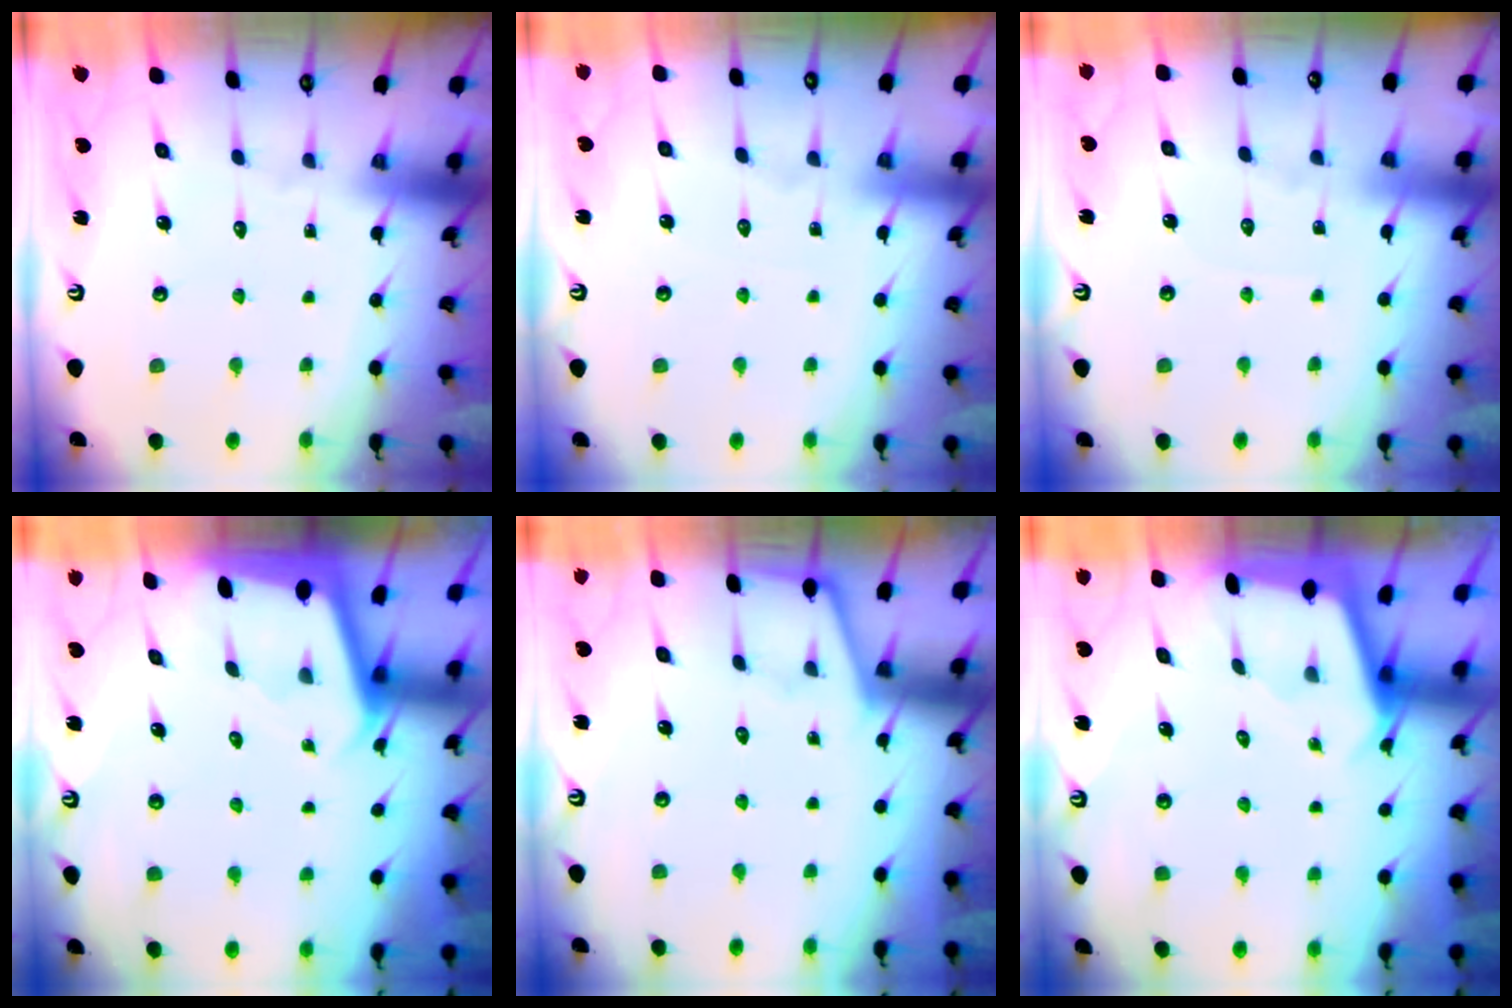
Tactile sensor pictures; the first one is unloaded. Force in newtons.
{"total": 4.1, "press": 4.0, "slide": 0.6}
{"total": 3.1, "press": 3.1, "slide": 0.4}
{"total": 2.0, "press": 2.0, "slide": 0.1}
{"total": 2.1, "press": 2.0, "slide": 0.3}
{"total": 1.8, "press": 1.8, "slide": 0.2}